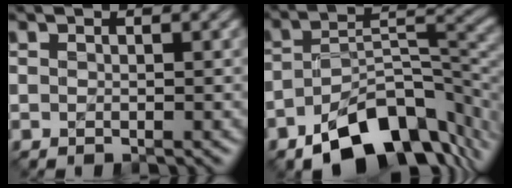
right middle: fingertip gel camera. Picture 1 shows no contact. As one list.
[{"total": 11.3, "force": [-6.8, 5.7, 7.0], "torque": [-0.095, -0.003, -0.118]}]